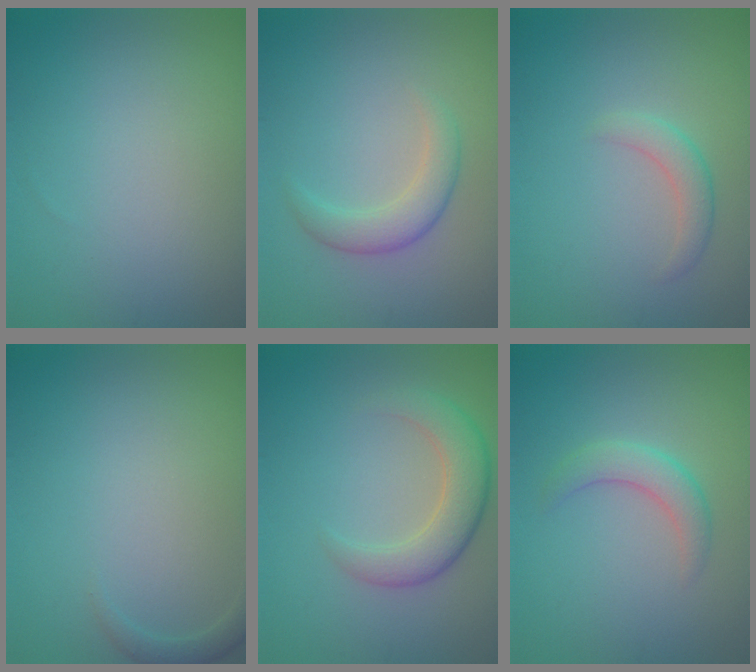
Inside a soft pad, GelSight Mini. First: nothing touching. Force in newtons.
{"total": 2.5, "press": 2.5, "slide": 0.1}
{"total": 1.9, "press": 1.9, "slide": 0.1}
{"total": 1.2, "press": 1.1, "slide": 0.1}
{"total": 4.3, "press": 4.3, "slide": 0.1}
{"total": 2.5, "press": 2.5, "slide": 0.1}